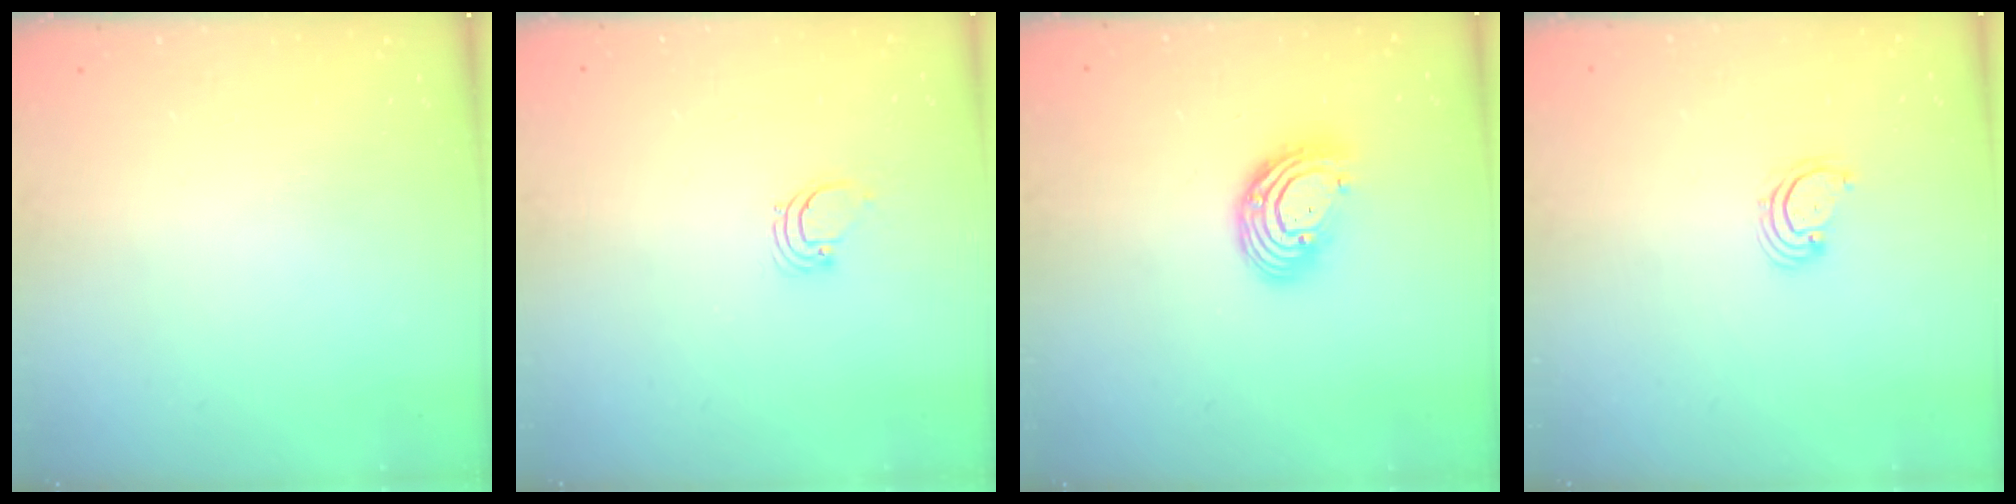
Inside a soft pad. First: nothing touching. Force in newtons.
{"total": 1.7, "press": 1.7, "slide": 0.1}
{"total": 10.5, "press": 10.4, "slide": 1.1}
{"total": 2.7, "press": 2.6, "slide": 0.6}